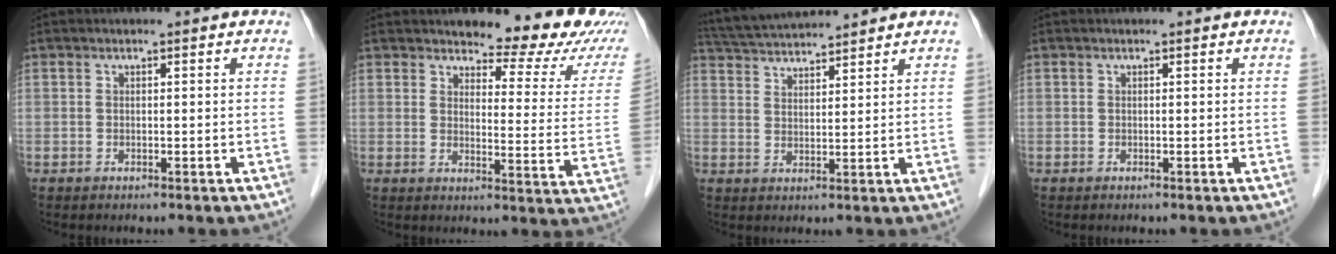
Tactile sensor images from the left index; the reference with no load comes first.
{"total": 14.3, "force": [12.5, 3.4, 5.9], "torque": [-0.053, -0.045, 0.124]}
{"total": 8.9, "force": [8.6, -0.1, 2.5], "torque": [-0.056, 0.031, 0.150]}
{"total": 0.0}